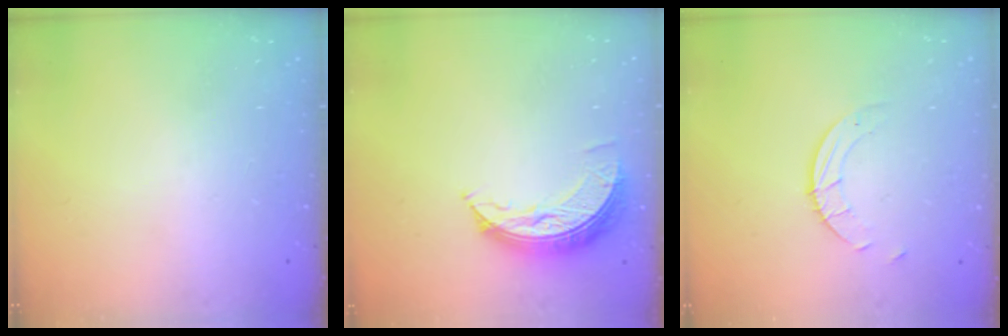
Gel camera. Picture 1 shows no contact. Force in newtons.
{"total": 8.4, "press": 8.4, "slide": 0.2}
{"total": 2.5, "press": 2.5, "slide": 0.2}